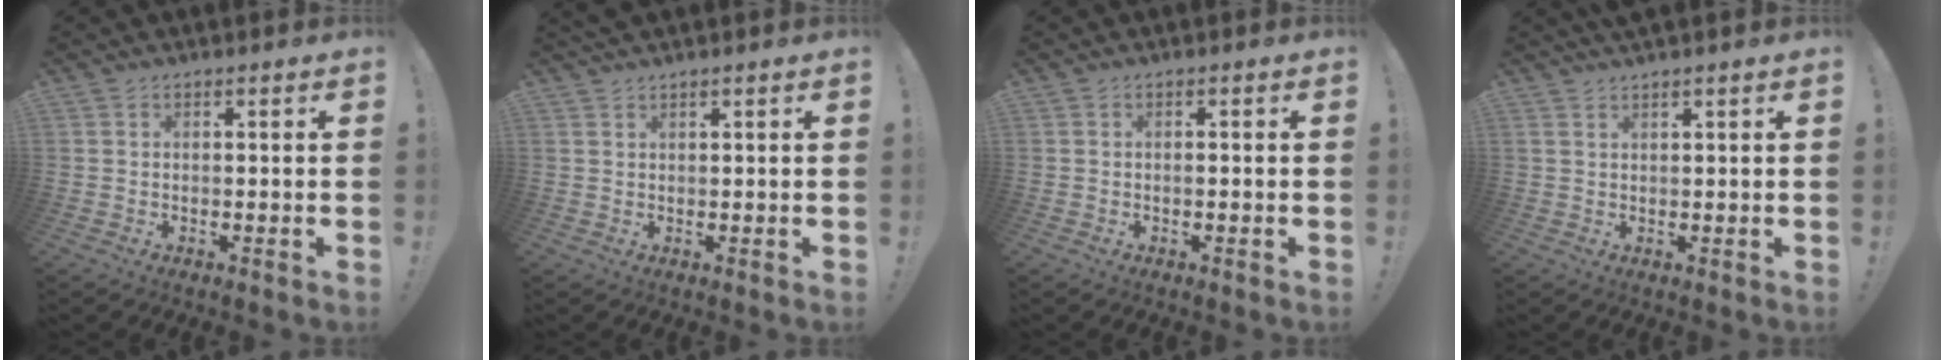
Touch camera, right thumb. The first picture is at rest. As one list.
[{"total": 1.0, "force": [0.9, 0.0, 0.5], "torque": [-0.015, 0.003, 0.018]}, {"total": 0.5, "force": [-0.4, -0.2, 0.3], "torque": [-0.013, 0.001, -0.006]}, {"total": 1.7, "force": [1.3, -0.2, 1.0], "torque": [-0.027, 0.000, 0.025]}]